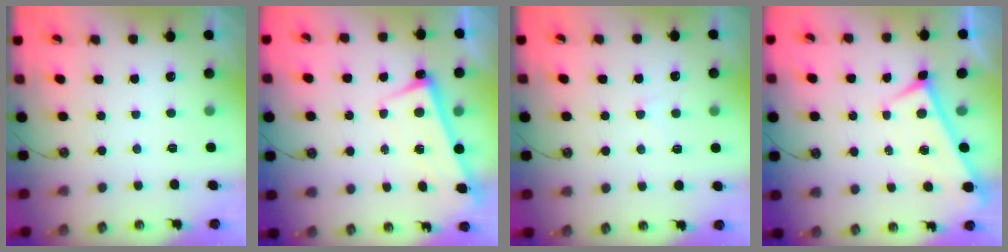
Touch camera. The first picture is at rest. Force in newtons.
{"total": 2.7, "press": 2.6, "slide": 0.5}
{"total": 0.7, "press": 0.5, "slide": 0.5}
{"total": 0.0}